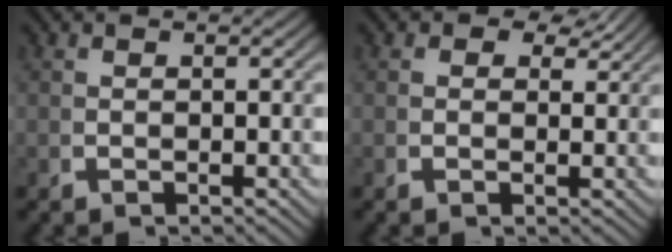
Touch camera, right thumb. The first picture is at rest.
{"total": 2.4, "force": [1.6, 1.5, 1.0], "torque": [-0.017, -0.001, 0.021]}